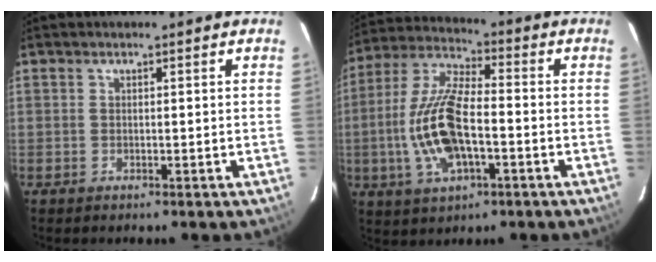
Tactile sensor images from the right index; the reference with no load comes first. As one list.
[{"total": 15.1, "force": [-3.2, 6.1, 13.5], "torque": [-0.285, 0.001, -0.062]}]